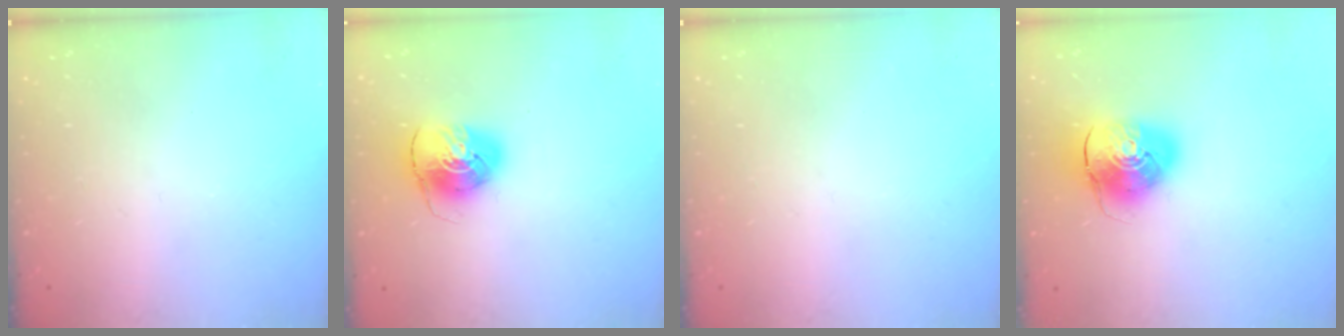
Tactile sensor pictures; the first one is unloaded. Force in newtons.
{"total": 7.9, "press": 7.9, "slide": 0.7}
{"total": 0.0}
{"total": 10.8, "press": 10.6, "slide": 1.9}